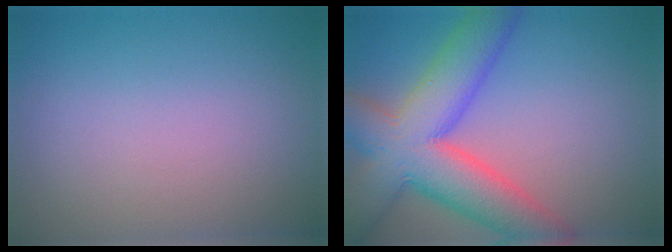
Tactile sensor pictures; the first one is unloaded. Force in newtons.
{"total": 10.7, "press": 10.7, "slide": 0.5}